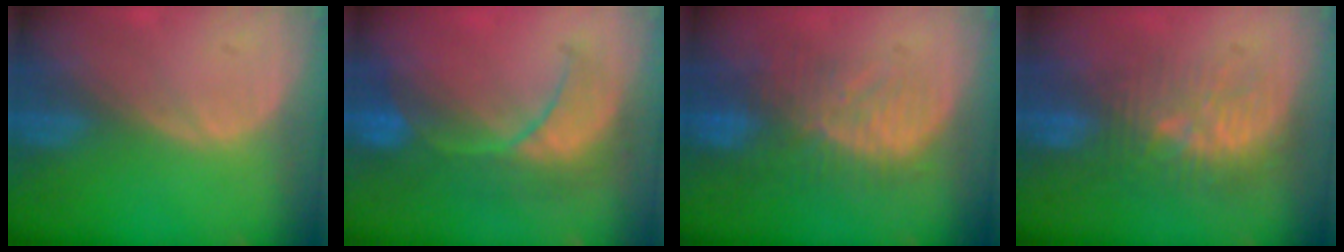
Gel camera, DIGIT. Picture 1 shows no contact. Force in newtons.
{"total": 8.3, "press": 8.3, "slide": 1.0}
{"total": 10.1, "press": 8.8, "slide": 5.0}
{"total": 9.2, "press": 8.8, "slide": 2.9}